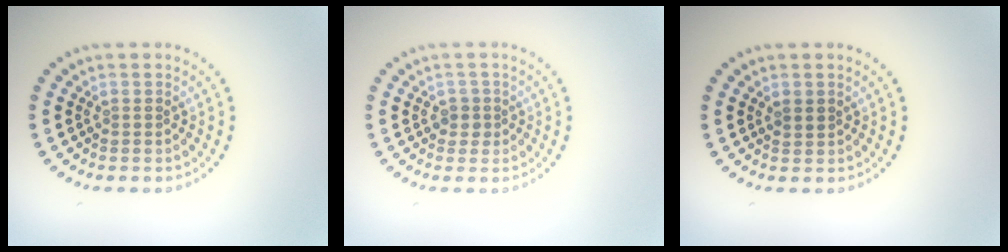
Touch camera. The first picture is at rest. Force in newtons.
{"total": 1.4, "press": 1.2, "slide": 0.7}
{"total": 1.0, "press": 0.9, "slide": 0.4}